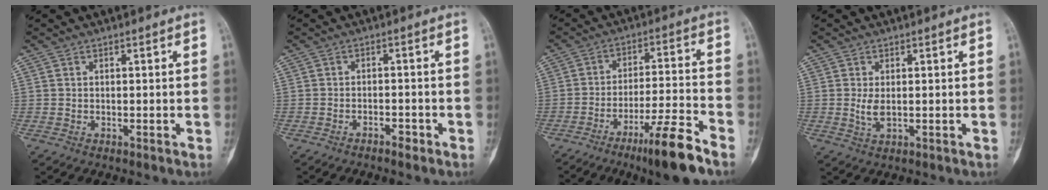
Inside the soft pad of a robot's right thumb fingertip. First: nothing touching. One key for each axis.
{"total": 1.9, "fx": -1.5, "fy": 0.6, "fz": 0.9, "tx": -0.021, "ty": 0.013, "tz": -0.026}
{"total": 12.2, "fx": -8.1, "fy": 0.9, "fz": 9.0, "tx": -0.161, "ty": 0.046, "tz": -0.138}
{"total": 2.8, "fx": 0.0, "fy": 1.3, "fz": 2.4, "tx": -0.052, "ty": -0.007, "tz": 0.001}